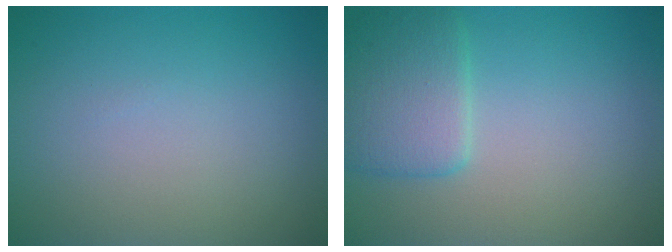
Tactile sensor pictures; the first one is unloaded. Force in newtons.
{"total": 3.7, "press": 3.7, "slide": 0.1}